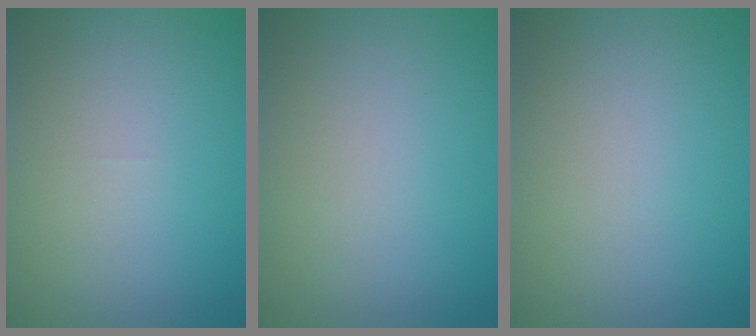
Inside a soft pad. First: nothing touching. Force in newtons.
{"total": 0.0}
{"total": 0.0}